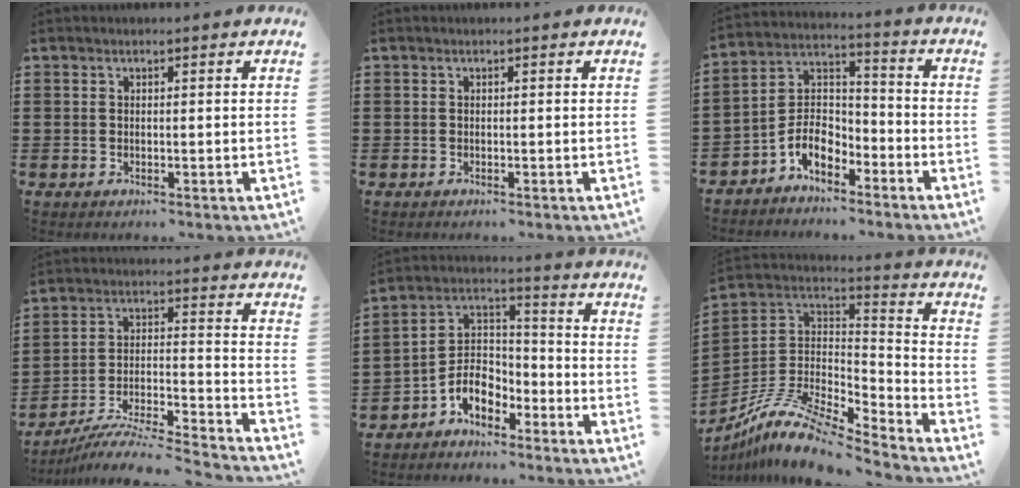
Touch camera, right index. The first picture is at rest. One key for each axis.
{"total": 0.0}
{"total": 6.6, "fx": -4.1, "fy": 4.0, "fz": 3.2, "tx": -0.085, "ty": 0.000, "tz": -0.087}
{"total": 7.2, "fx": -6.8, "fy": -0.2, "fz": 2.6, "tx": -0.044, "ty": -0.010, "tz": -0.136}
{"total": 6.7, "fx": -4.2, "fy": 4.3, "fz": 3.0, "tx": -0.082, "ty": 0.003, "tz": -0.088}
{"total": 11.9, "fx": -9.5, "fy": 3.1, "fz": 6.5, "tx": -0.136, "ty": 0.016, "tz": -0.186}